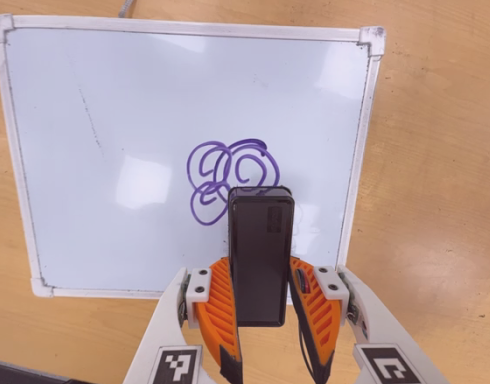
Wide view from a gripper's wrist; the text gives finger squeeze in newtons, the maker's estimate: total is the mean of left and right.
{"total": 4.2, "left": 2.8, "right": 5.5}